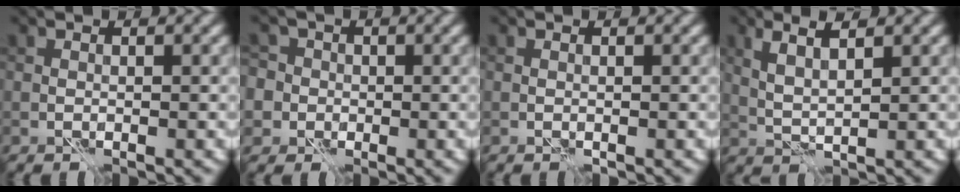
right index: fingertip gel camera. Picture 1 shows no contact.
{"total": 6.0, "force": [-0.3, 5.7, 1.8], "torque": [-0.031, 0.025, -0.041]}
{"total": 0.0}
{"total": 2.9, "force": [1.5, 0.6, 2.4], "torque": [-0.054, -0.002, 0.032]}